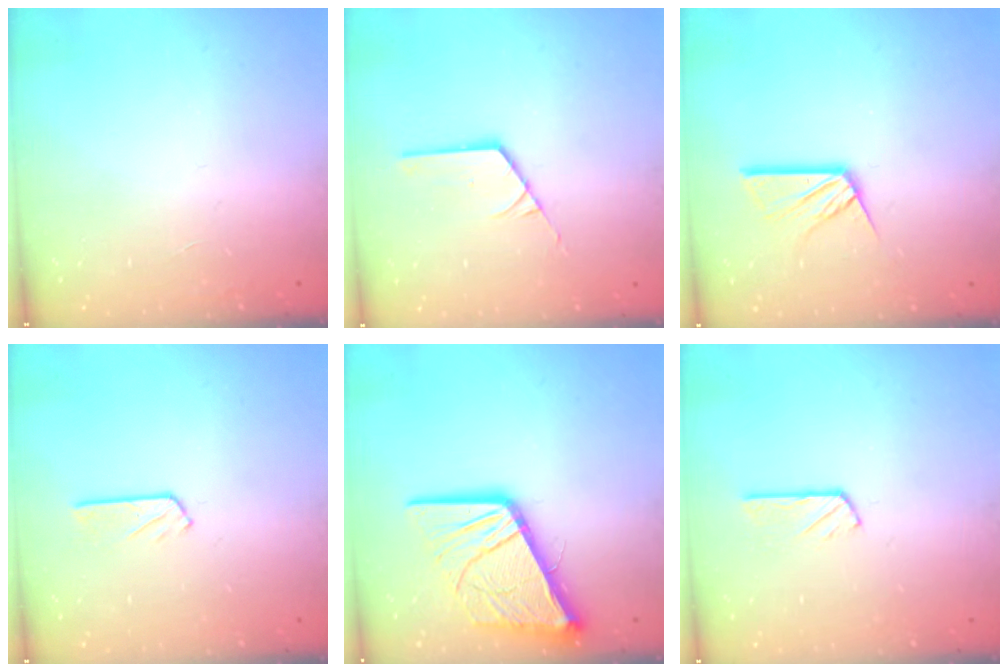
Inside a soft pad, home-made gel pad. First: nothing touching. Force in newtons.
{"total": 2.2, "press": 2.2, "slide": 0.1}
{"total": 10.1, "press": 10.0, "slide": 1.0}
{"total": 3.4, "press": 3.4, "slide": 0.4}
{"total": 17.2, "press": 17.0, "slide": 2.0}
{"total": 2.7, "press": 2.7, "slide": 0.3}